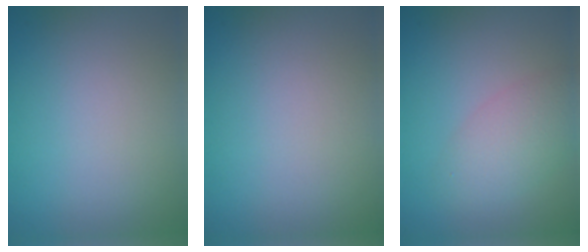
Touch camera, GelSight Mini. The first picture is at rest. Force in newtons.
{"total": 0.0}
{"total": 3.8, "press": 3.8, "slide": 0.2}